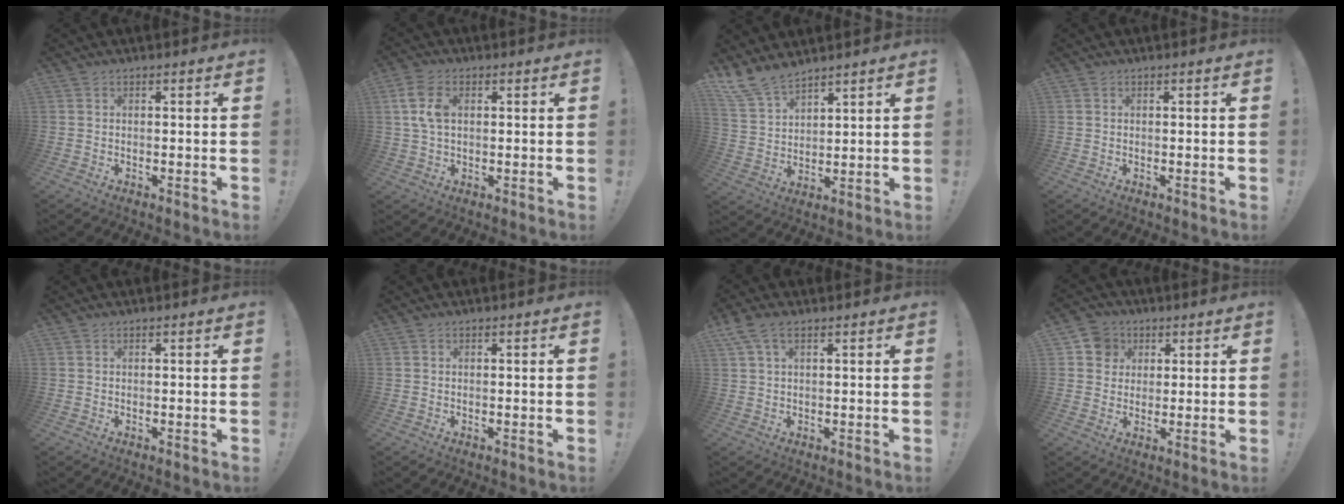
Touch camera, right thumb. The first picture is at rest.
{"total": 7.7, "force": [1.7, 4.5, 6.0], "torque": [-0.126, 0.001, 0.031]}
{"total": 9.4, "force": [8.1, 3.9, 2.8], "torque": [-0.072, -0.049, 0.162]}
{"total": 0.0}
{"total": 0.0}
{"total": 0.0}
{"total": 4.8, "force": [2.5, 1.8, 3.7], "torque": [-0.080, 0.001, 0.050]}
{"total": 7.6, "force": [2.3, 7.0, 1.7], "torque": [-0.025, -0.006, 0.048]}